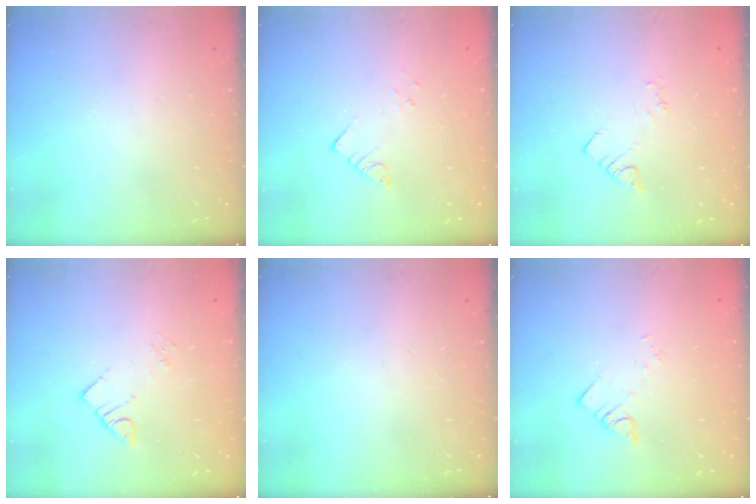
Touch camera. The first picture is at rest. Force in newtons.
{"total": 2.9, "press": 2.9, "slide": 0.4}
{"total": 3.0, "press": 3.0, "slide": 0.4}
{"total": 3.3, "press": 3.3, "slide": 0.1}
{"total": 0.0}
{"total": 2.2, "press": 2.2, "slide": 0.2}